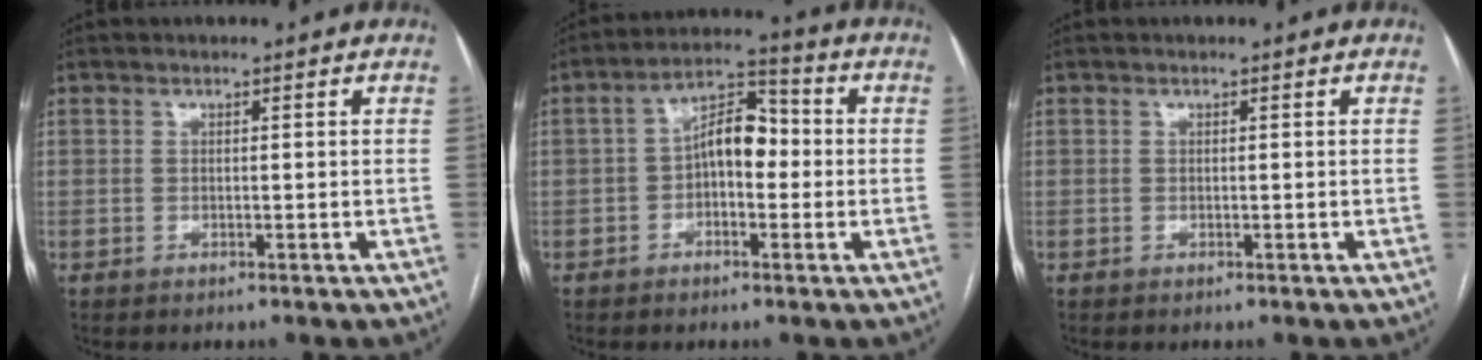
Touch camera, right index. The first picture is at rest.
{"total": 7.6, "force": [-0.5, 3.9, 6.5], "torque": [-0.109, 0.036, -0.014]}
{"total": 0.0}